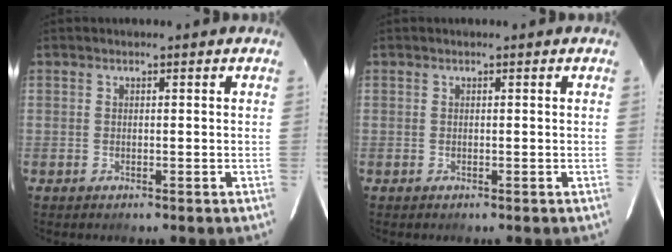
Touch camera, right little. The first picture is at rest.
{"total": 0.0}